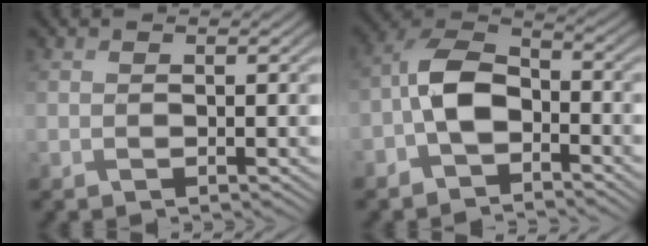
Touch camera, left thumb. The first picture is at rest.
{"total": 6.4, "force": [-2.7, 3.5, 4.6], "torque": [-0.091, 0.016, -0.069]}